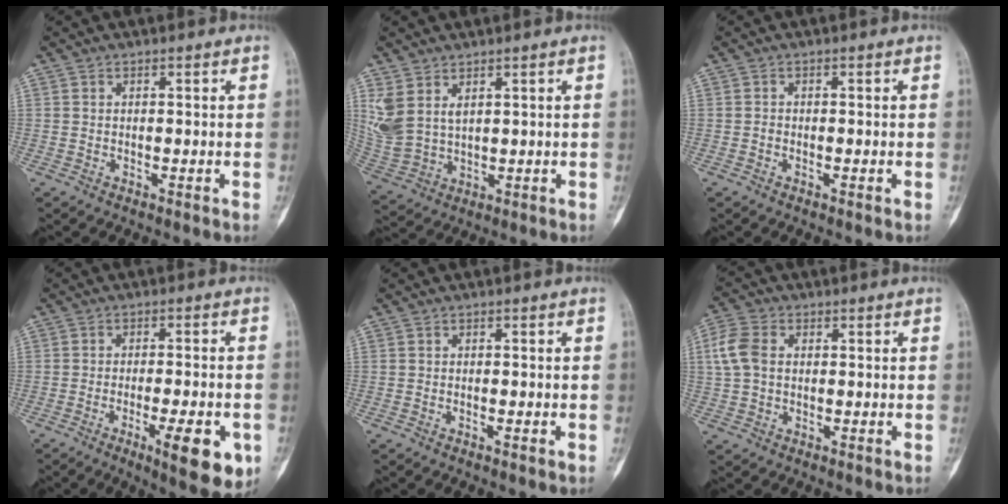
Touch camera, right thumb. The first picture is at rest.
{"total": 7.5, "force": [3.6, 4.4, 5.0], "torque": [-0.107, -0.013, 0.088]}
{"total": 0.7, "force": [-0.3, 0.3, 0.5], "torque": [-0.008, 0.001, -0.007]}
{"total": 11.2, "force": [-4.3, 3.0, 9.9], "torque": [-0.125, 0.000, -0.056]}
{"total": 1.0, "force": [-0.4, 0.2, 0.9], "torque": [-0.013, -0.001, -0.006]}
{"total": 6.7, "force": [1.0, 4.8, 4.6], "torque": [-0.105, 0.013, 0.018]}